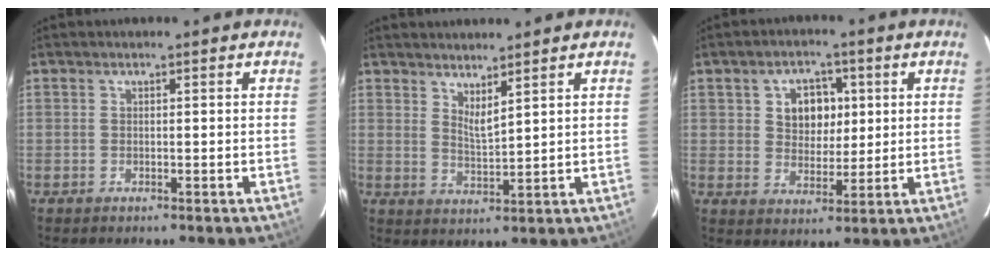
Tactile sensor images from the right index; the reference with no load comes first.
{"total": 3.7, "force": [3.0, 0.3, 2.1], "torque": [-0.037, -0.009, 0.049]}
{"total": 7.2, "force": [1.9, 5.7, 4.0], "torque": [-0.071, 0.018, 0.039]}